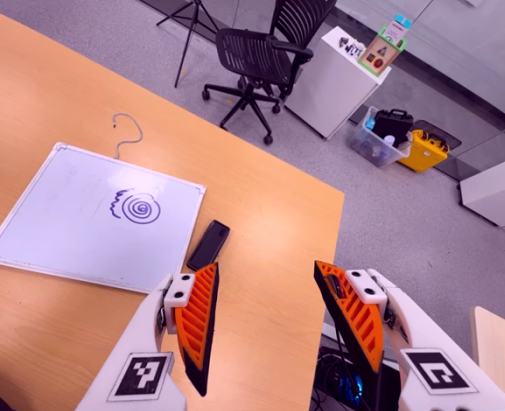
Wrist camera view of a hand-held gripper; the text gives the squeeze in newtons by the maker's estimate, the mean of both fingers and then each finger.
{"total": 0.0}